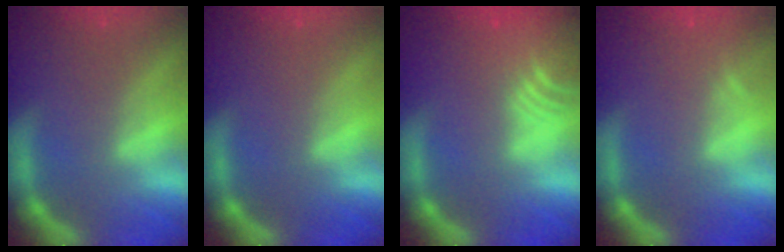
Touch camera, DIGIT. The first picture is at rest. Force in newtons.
{"total": 0.0}
{"total": 7.0}
{"total": 0.9}